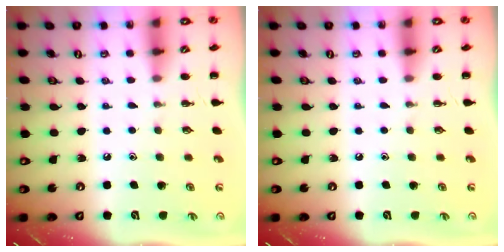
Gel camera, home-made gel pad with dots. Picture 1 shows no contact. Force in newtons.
{"total": 0.0}